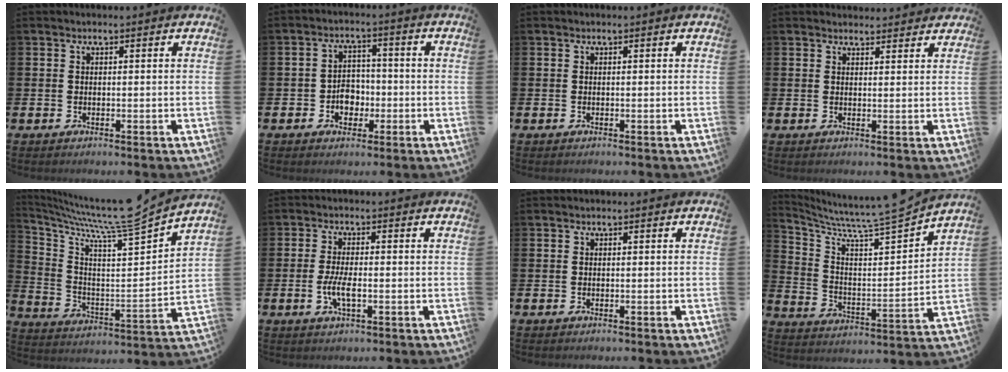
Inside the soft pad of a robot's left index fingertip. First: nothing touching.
{"total": 3.8, "force": [-1.4, 3.1, 1.7], "torque": [-0.033, 0.004, -0.032]}
{"total": 0.0}
{"total": 2.3, "force": [2.2, 0.6, -0.1], "torque": [0.008, -0.012, 0.039]}
{"total": 9.3, "force": [8.2, 1.1, 4.3], "torque": [-0.116, -0.063, 0.132]}
{"total": 3.6, "force": [-0.9, 1.3, 3.3], "torque": [-0.063, 0.000, -0.018]}
{"total": 0.0}
{"total": 8.3, "force": [7.7, 0.3, 3.2], "torque": [-0.100, -0.066, 0.126]}